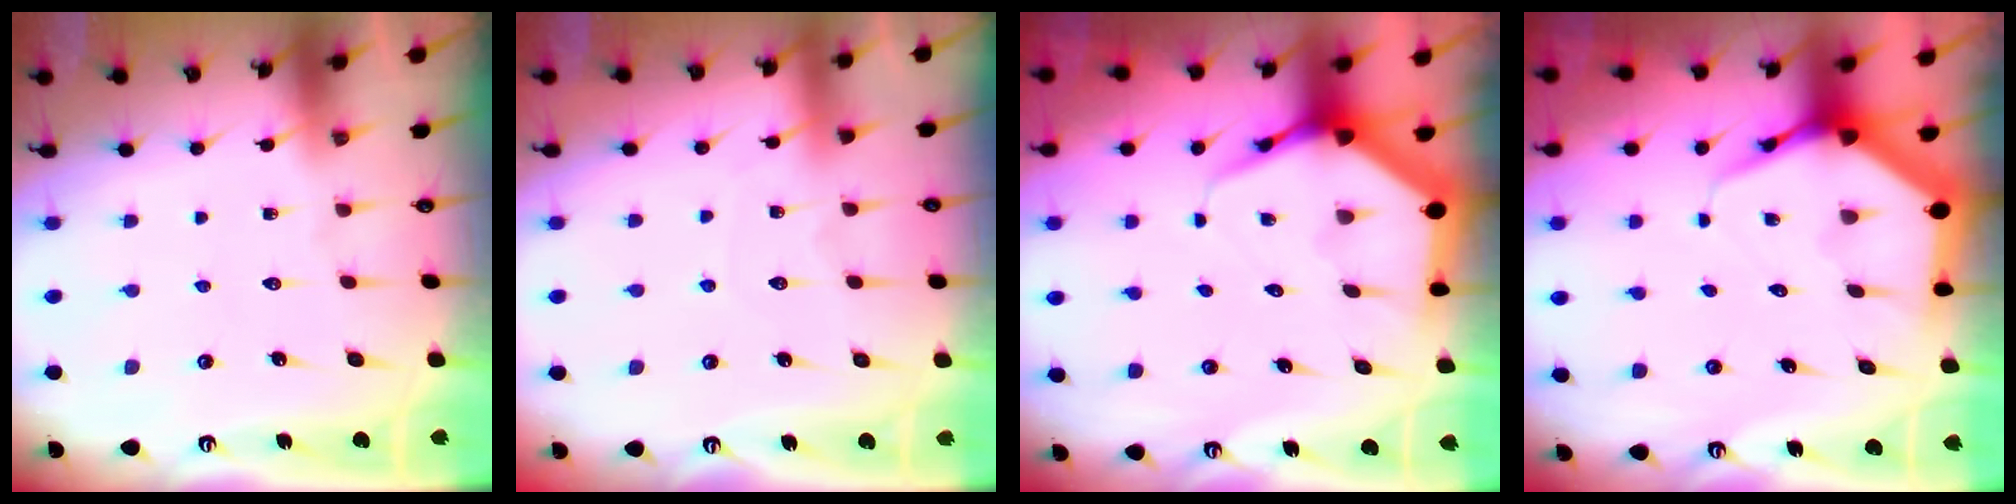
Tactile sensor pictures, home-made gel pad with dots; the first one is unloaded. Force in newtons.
{"total": 4.9, "press": 4.8, "slide": 0.6}
{"total": 6.3, "press": 6.3, "slide": 0.7}
{"total": 6.3, "press": 6.3, "slide": 0.7}